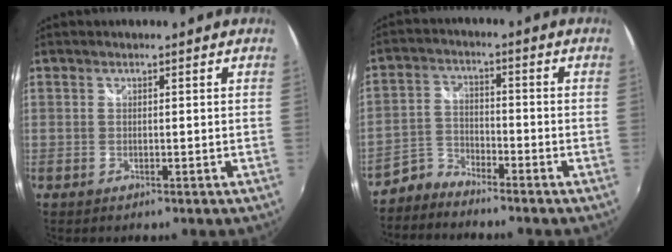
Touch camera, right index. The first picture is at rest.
{"total": 4.7, "force": [-4.4, 1.6, 0.5], "torque": [-0.013, 0.012, -0.096]}